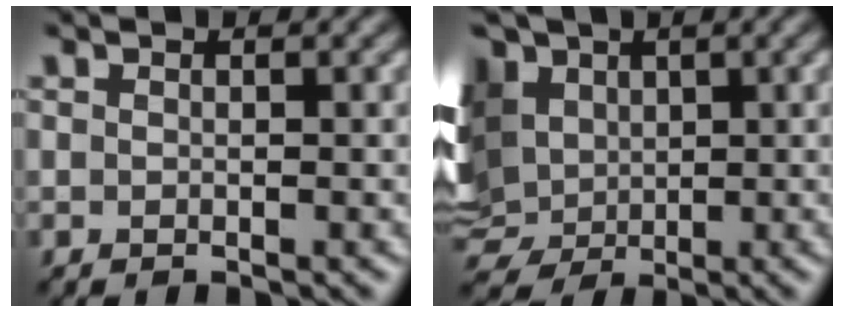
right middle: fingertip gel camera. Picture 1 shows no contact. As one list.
[{"total": 12.2, "force": [4.0, 8.5, 7.8], "torque": [-0.184, 0.031, 0.052]}]